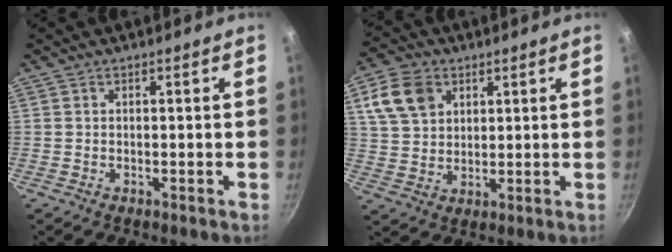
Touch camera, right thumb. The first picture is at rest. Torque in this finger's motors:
{"motor_torque": [-1.02, 1.29, 0.29, -0.28, 0.03]}